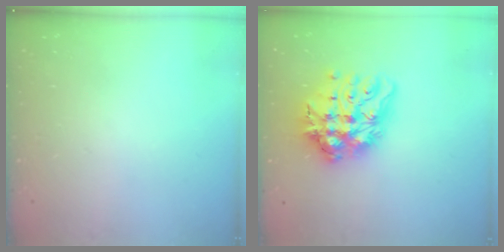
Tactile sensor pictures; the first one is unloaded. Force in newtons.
{"total": 18.4, "press": 18.3, "slide": 1.8}